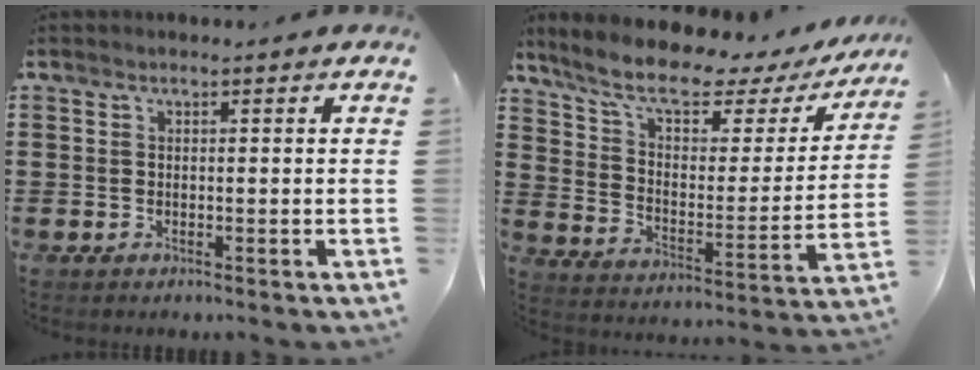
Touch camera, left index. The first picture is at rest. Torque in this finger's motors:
{"motor_torque": [2.14, 0.00, 0.72, 0.21]}